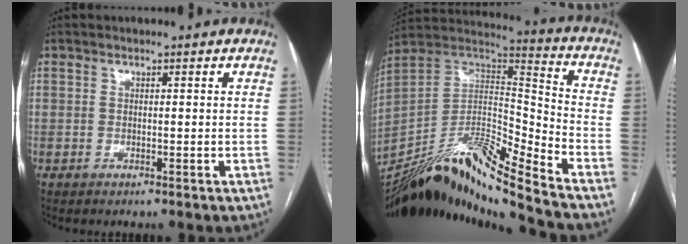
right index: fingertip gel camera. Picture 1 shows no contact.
{"total": 21.0, "force": [-18.2, -1.4, 10.3], "torque": [-0.209, 0.011, -0.332]}